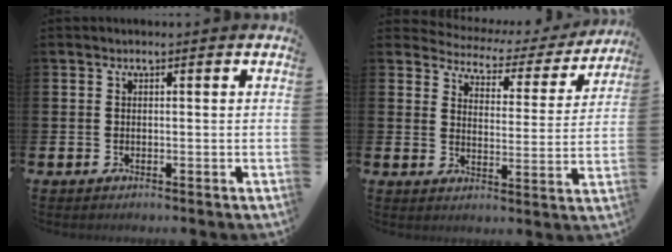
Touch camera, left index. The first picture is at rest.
{"total": 3.4, "force": [3.0, 1.5, 0.4], "torque": [-0.025, -0.030, 0.041]}